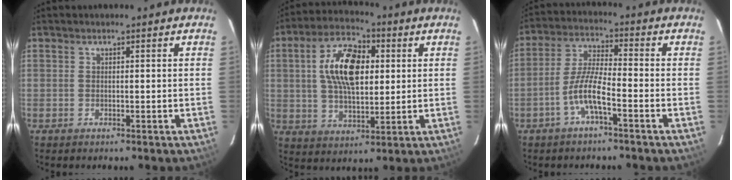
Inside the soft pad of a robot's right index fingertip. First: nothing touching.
{"total": 13.9, "force": [2.7, 7.3, 11.5], "torque": [-0.209, 0.023, 0.047]}
{"total": 6.9, "force": [-3.5, 1.0, 5.8], "torque": [-0.125, 0.008, -0.068]}